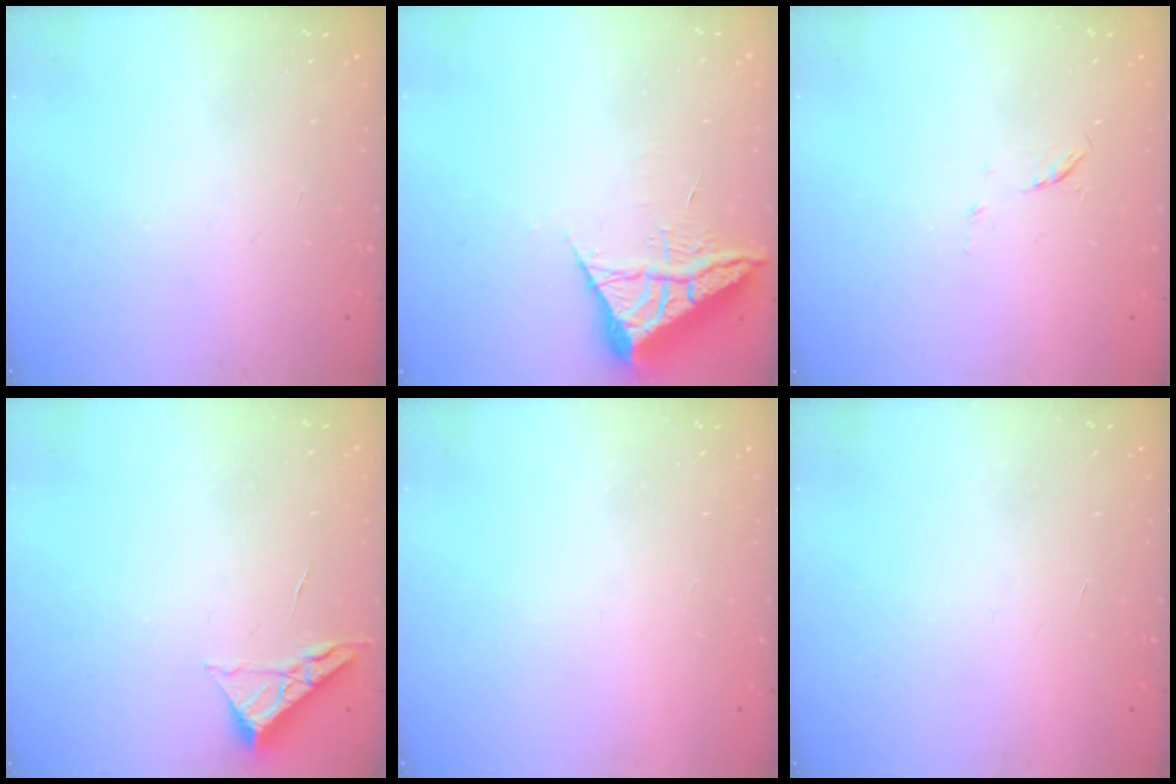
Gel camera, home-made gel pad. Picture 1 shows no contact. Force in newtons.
{"total": 7.3, "press": 7.3, "slide": 0.5}
{"total": 4.3, "press": 4.1, "slide": 1.3}
{"total": 3.8, "press": 3.8, "slide": 0.5}
{"total": 1.5, "press": 1.5, "slide": 0.1}
{"total": 1.7, "press": 1.7, "slide": 0.1}